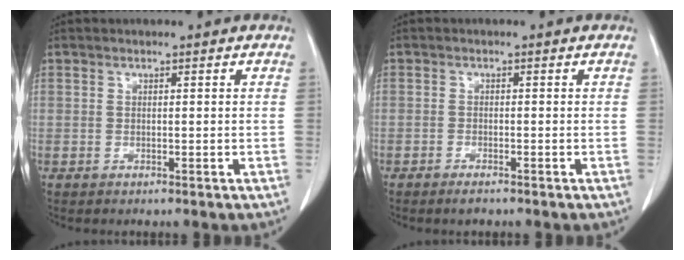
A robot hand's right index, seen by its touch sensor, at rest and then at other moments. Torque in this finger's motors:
{"motor_torque": [0.21, -0.13, 0.02, 0.02]}